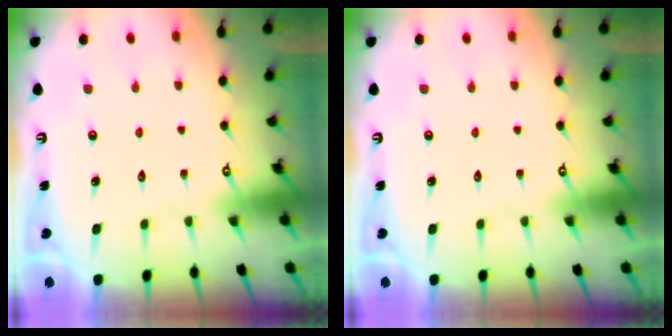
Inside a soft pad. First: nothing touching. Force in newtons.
{"total": 0.0}